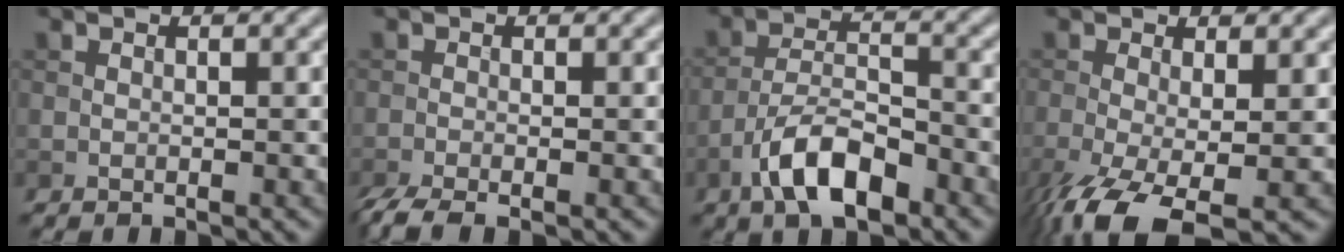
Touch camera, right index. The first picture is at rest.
{"total": 3.3, "force": [-2.4, 0.7, 2.1], "torque": [-0.043, -0.011, -0.052]}
{"total": 6.5, "force": [-3.8, 2.6, 4.6], "torque": [-0.081, 0.005, -0.074]}
{"total": 7.5, "force": [-3.7, 2.6, 5.9], "torque": [-0.134, -0.029, -0.063]}